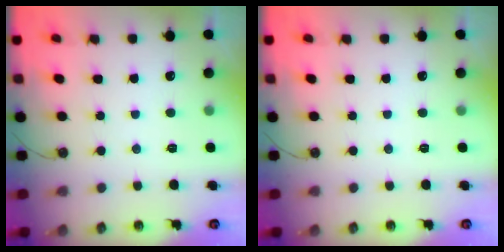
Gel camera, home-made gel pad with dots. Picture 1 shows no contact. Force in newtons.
{"total": 0.0}